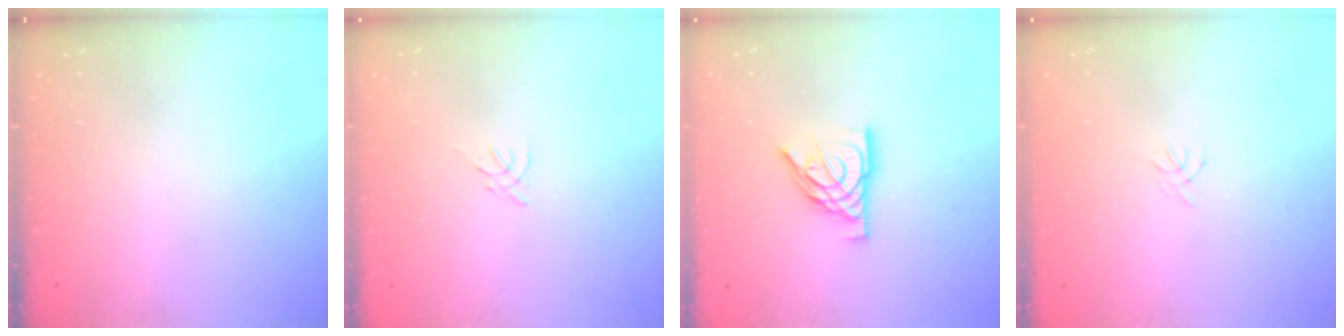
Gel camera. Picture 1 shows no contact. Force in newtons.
{"total": 0.0}
{"total": 10.7, "press": 10.6, "slide": 1.2}
{"total": 0.5, "press": 0.4, "slide": 0.3}